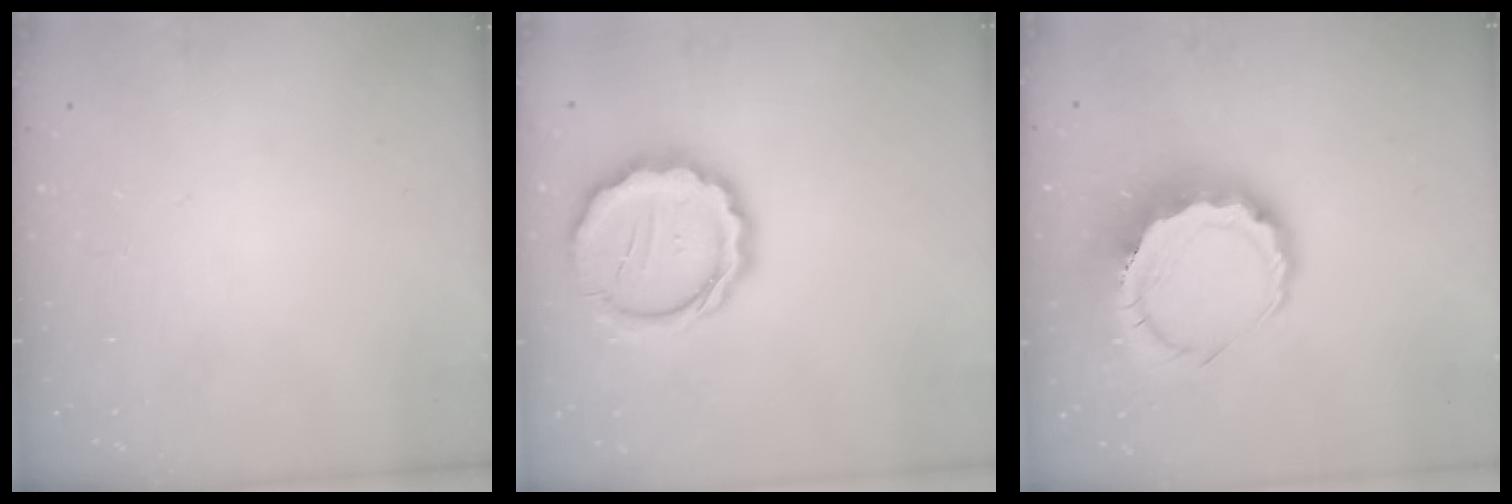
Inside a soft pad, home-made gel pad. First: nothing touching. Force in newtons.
{"total": 15.6, "press": 15.2, "slide": 3.5}
{"total": 10.9, "press": 10.7, "slide": 2.1}